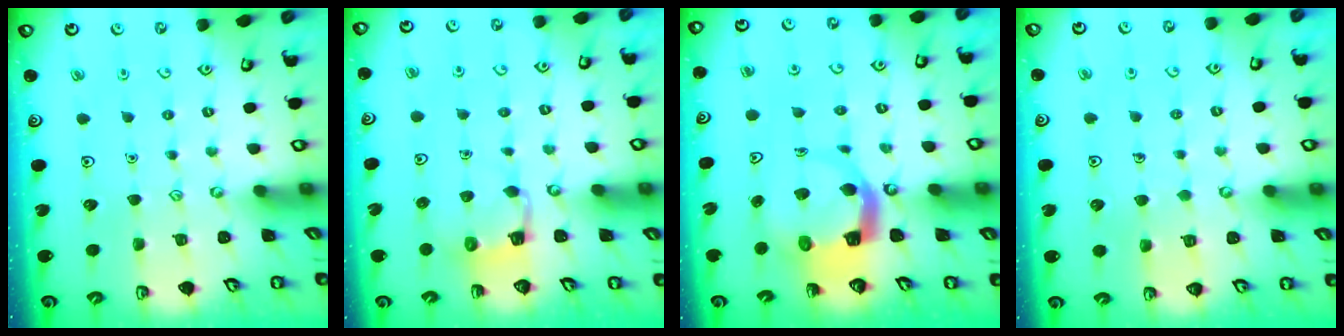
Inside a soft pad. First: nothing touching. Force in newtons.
{"total": 2.7, "press": 2.7, "slide": 0.4}
{"total": 5.3, "press": 5.3, "slide": 0.7}
{"total": 3.0, "press": 3.0, "slide": 0.2}